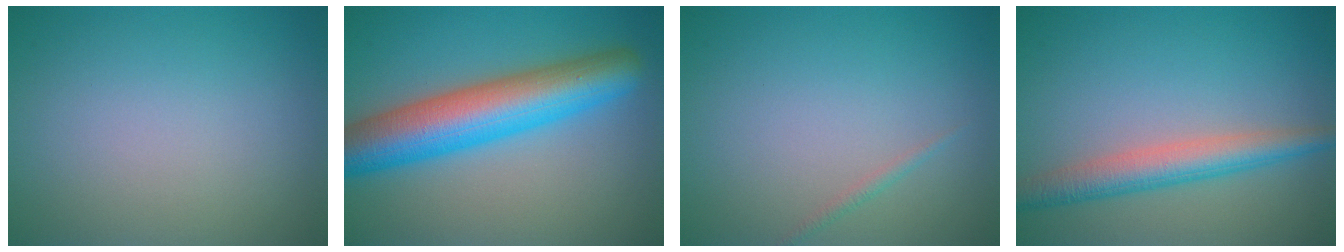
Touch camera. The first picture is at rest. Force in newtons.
{"total": 9.3, "press": 9.3, "slide": 0.2}
{"total": 0.7, "press": 0.7, "slide": 0.0}
{"total": 4.2, "press": 4.2, "slide": 0.1}